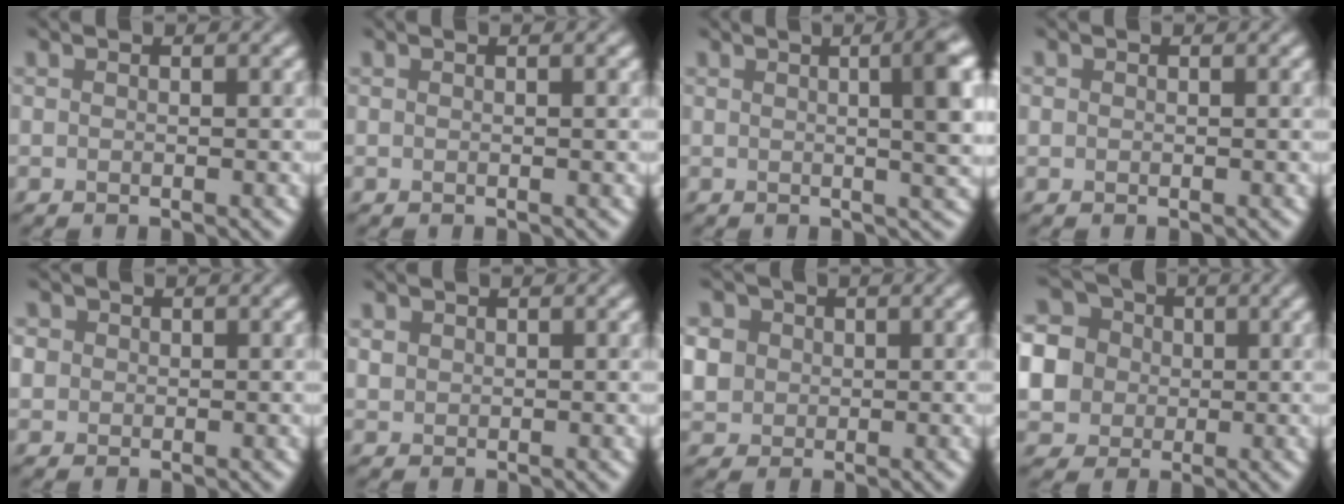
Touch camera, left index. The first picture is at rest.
{"total": 0.6, "force": [0.2, 0.1, 0.5], "torque": [-0.009, -0.002, 0.004]}
{"total": 6.9, "force": [0.9, 2.1, 6.5], "torque": [-0.050, 0.016, 0.007]}
{"total": 0.0}
{"total": 3.2, "force": [1.1, 2.8, 1.1], "torque": [-0.011, 0.023, -0.004]}
{"total": 0.7, "force": [0.2, 0.6, 0.1], "torque": [0.000, -0.001, 0.007]}
{"total": 6.0, "force": [0.8, 5.6, 2.2], "torque": [-0.063, 0.030, -0.003]}
{"total": 9.5, "force": [0.0, 9.0, 3.0], "torque": [-0.103, 0.016, -0.019]}